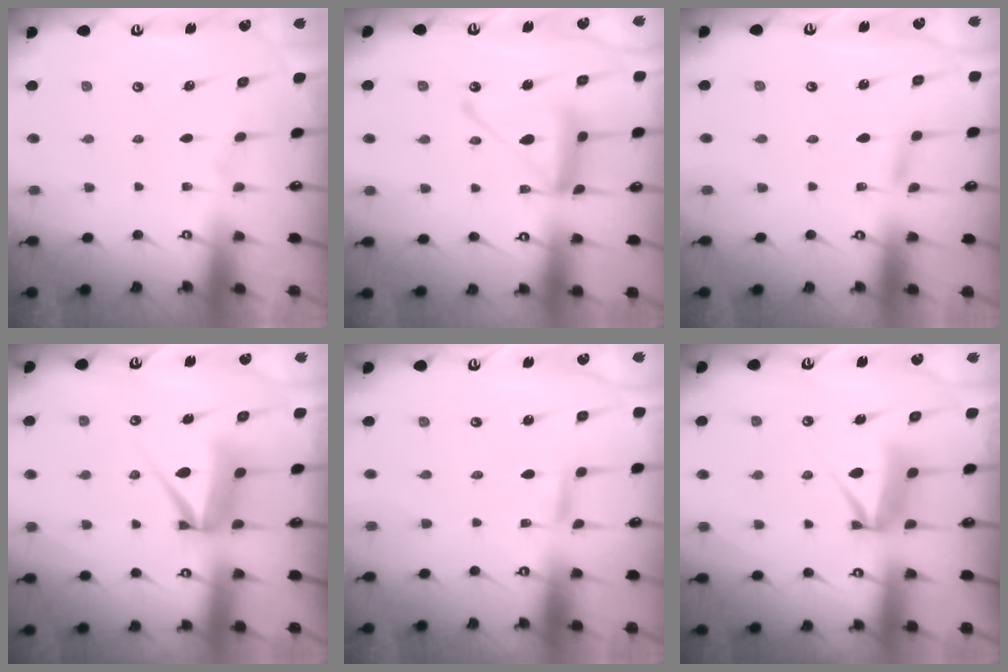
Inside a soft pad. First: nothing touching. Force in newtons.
{"total": 14.9, "press": 14.8, "slide": 1.3}
{"total": 2.7, "press": 2.7, "slide": 0.2}
{"total": 8.3, "press": 8.3, "slide": 0.9}
{"total": 2.4, "press": 2.4, "slide": 0.1}
{"total": 9.9, "press": 9.9, "slide": 0.8}